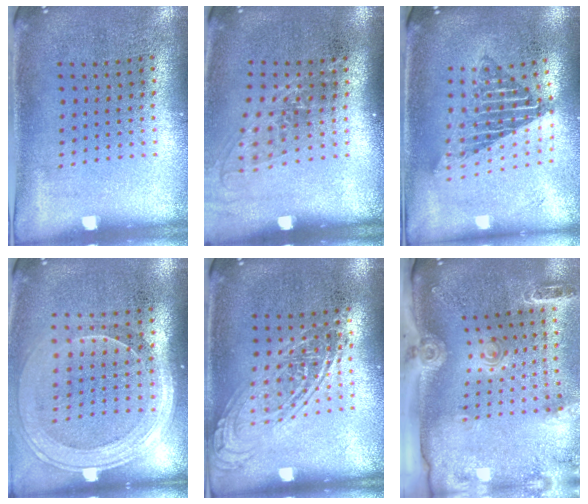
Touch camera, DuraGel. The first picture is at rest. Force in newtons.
{"total": 1.2, "press": 1.0, "slide": 0.7}
{"total": 1.6, "press": 1.4, "slide": 0.9}
{"total": 1.8, "press": 1.7, "slide": 0.8}
{"total": 1.5, "press": 1.5, "slide": 0.1}
{"total": 2.6, "press": 1.9, "slide": 1.7}